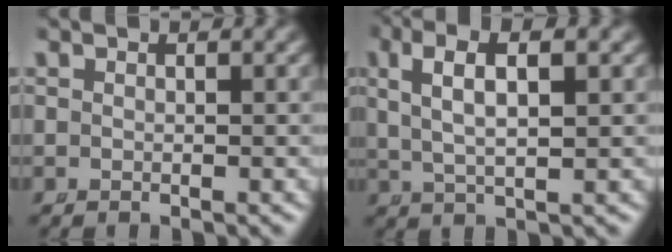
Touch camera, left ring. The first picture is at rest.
{"total": 4.9, "force": [1.9, 1.6, 4.2], "torque": [-0.079, 0.010, 0.036]}